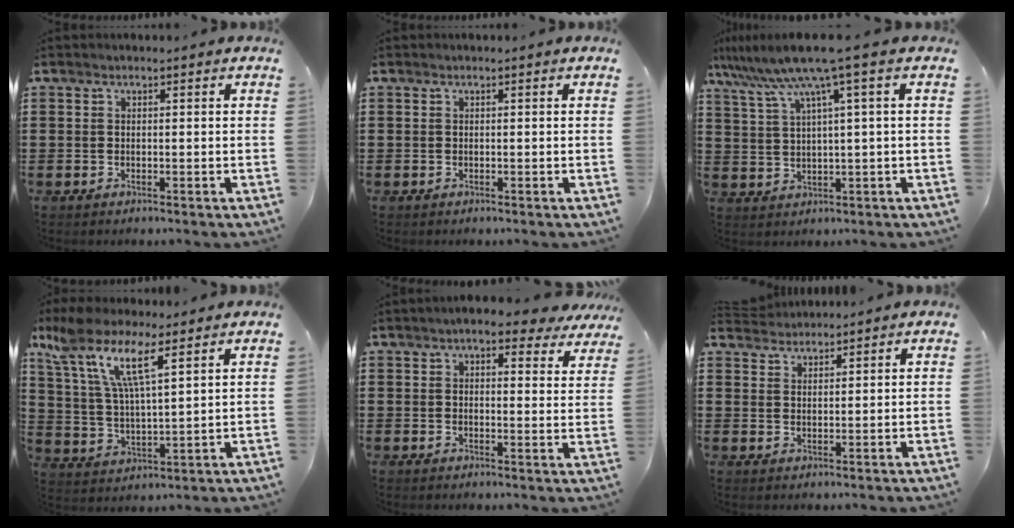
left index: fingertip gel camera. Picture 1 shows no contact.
{"total": 0.0}
{"total": 7.6, "force": [4.2, -0.5, 6.3], "torque": [-0.142, -0.025, 0.066]}
{"total": 10.3, "force": [6.9, 2.2, 7.4], "torque": [-0.171, -0.023, 0.120]}
{"total": 5.5, "force": [4.7, 1.0, 2.7], "torque": [-0.058, -0.010, 0.083]}
{"total": 3.4, "force": [3.4, 0.5, 0.1], "torque": [-0.013, -0.006, 0.065]}